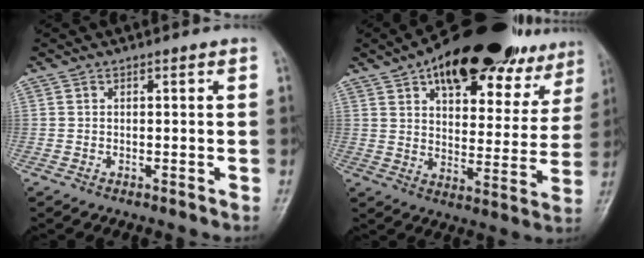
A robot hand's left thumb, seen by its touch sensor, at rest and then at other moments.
{"total": 27.2, "force": [18.0, 11.9, 16.5], "torque": [-0.197, -0.033, 0.251]}